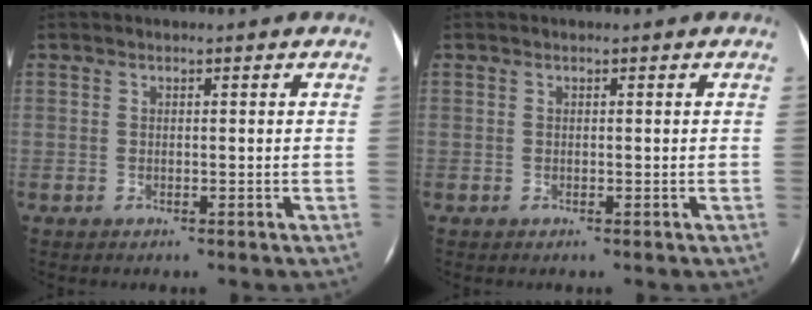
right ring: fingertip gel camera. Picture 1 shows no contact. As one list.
[{"total": 0.0}]